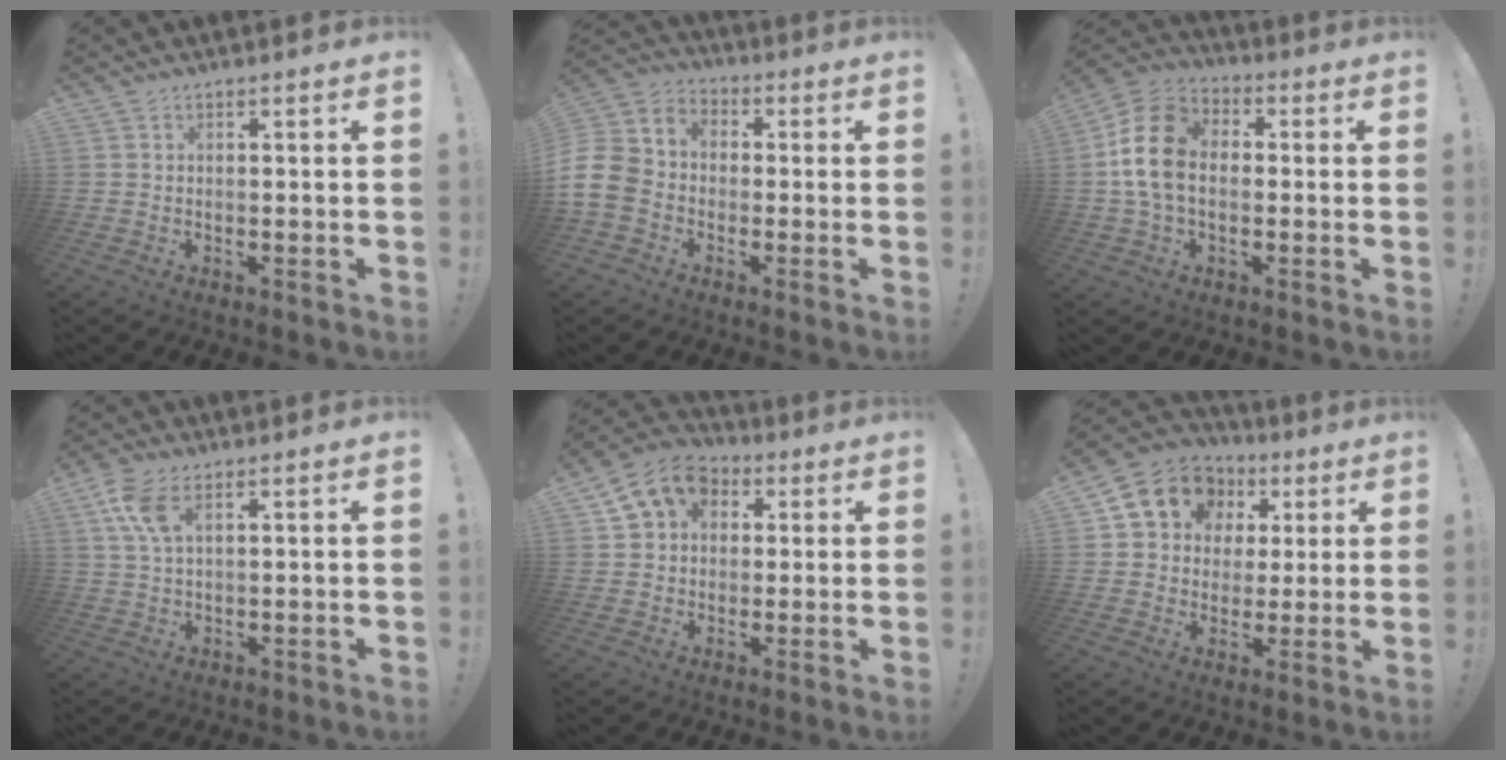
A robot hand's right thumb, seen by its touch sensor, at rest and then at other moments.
{"total": 11.3, "force": [-4.2, 8.9, 5.6], "torque": [-0.109, 0.031, -0.075]}
{"total": 16.1, "force": [0.0, 11.4, 11.4], "torque": [-0.207, 0.027, 0.003]}
{"total": 7.7, "force": [3.4, 3.5, 6.0], "torque": [-0.123, -0.007, 0.062]}
{"total": 12.1, "force": [4.4, 9.8, 5.4], "torque": [-0.083, -0.007, 0.091]}
{"total": 13.2, "force": [5.4, 10.9, 5.1], "torque": [-0.075, -0.024, 0.109]}